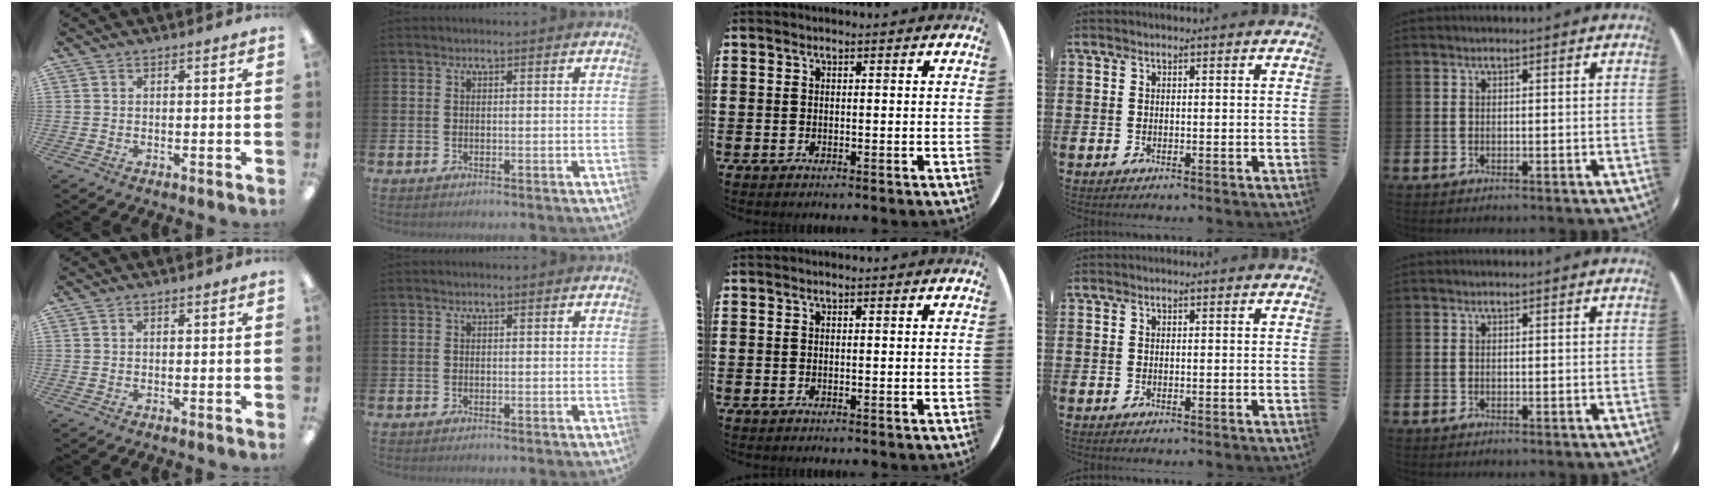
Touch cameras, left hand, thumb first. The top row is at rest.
{}